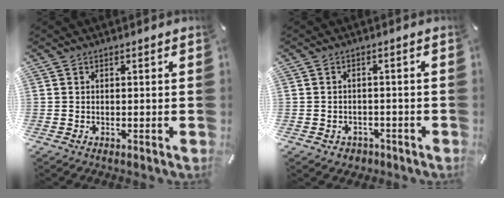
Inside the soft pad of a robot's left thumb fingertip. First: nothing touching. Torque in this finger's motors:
{"motor_torque": [-0.45, 0.47, 0.07, -0.07, 0.00]}